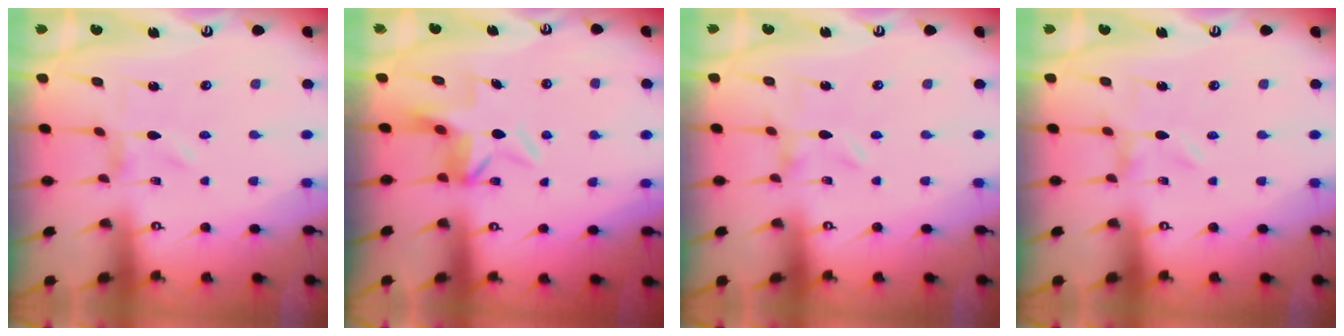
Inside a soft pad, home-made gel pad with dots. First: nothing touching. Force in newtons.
{"total": 5.5, "press": 5.2, "slide": 1.5}
{"total": 0.0}
{"total": 1.2, "press": 1.1, "slide": 0.2}